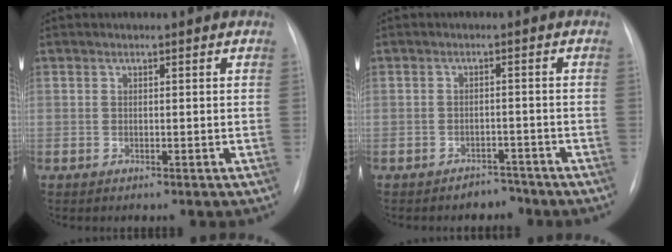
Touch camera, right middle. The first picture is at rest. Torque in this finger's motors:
{"motor_torque": [0.14, -0.15, -0.01, -0.02]}